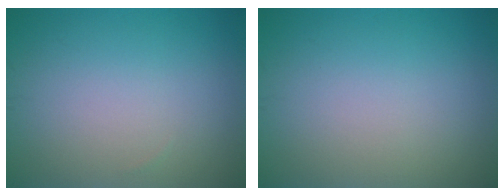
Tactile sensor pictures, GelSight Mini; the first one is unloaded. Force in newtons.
{"total": 0.0}